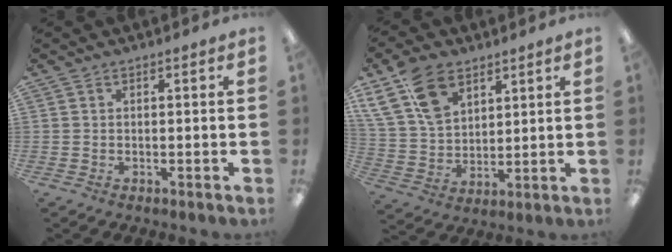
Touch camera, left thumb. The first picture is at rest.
{"total": 15.2, "force": [8.6, 9.5, 8.2], "torque": [-0.179, -0.021, 0.167]}